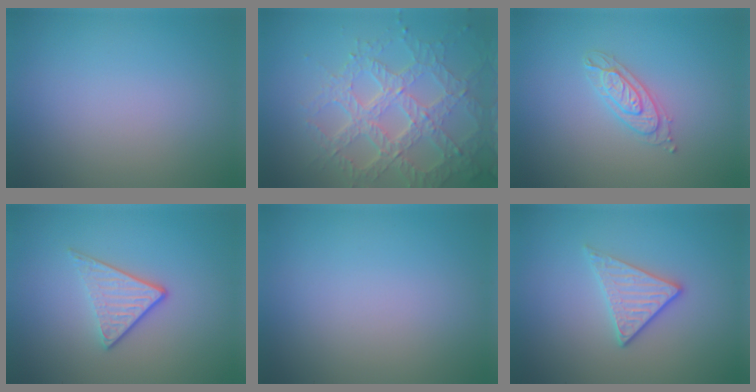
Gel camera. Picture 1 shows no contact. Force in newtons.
{"total": 7.1, "press": 5.2, "slide": 4.9}
{"total": 2.3, "press": 2.3, "slide": 0.4}
{"total": 3.2, "press": 2.5, "slide": 2.1}
{"total": 0.0}
{"total": 2.8, "press": 2.6, "slide": 1.1}